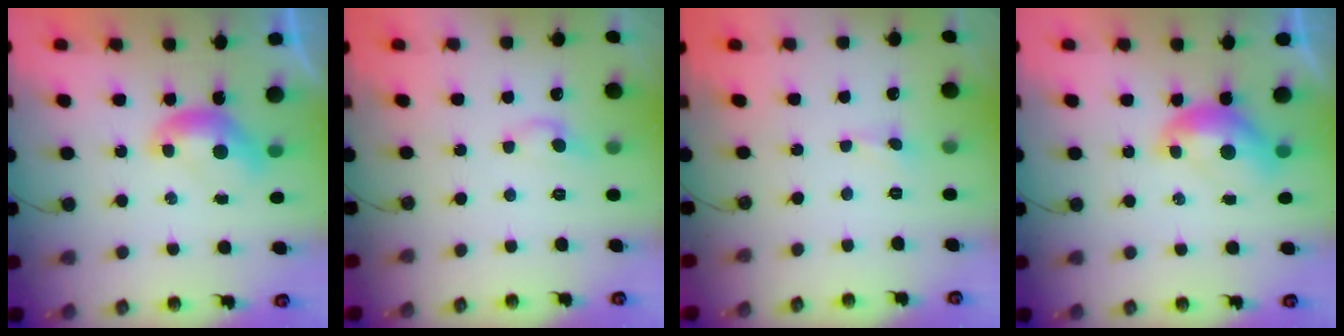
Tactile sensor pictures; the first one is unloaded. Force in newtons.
{"total": 2.7, "press": 2.7, "slide": 0.6}
{"total": 1.4, "press": 1.2, "slide": 0.6}
{"total": 1.7, "press": 1.7, "slide": 0.4}